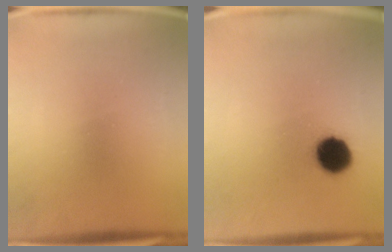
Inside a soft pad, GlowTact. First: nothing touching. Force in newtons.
{"total": 8.9}